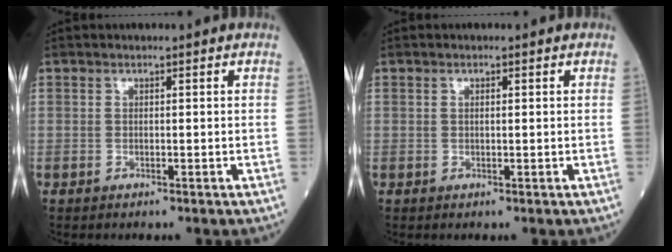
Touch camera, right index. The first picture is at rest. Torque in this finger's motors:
{"motor_torque": [0.01, -0.01, -0.03, -0.01]}